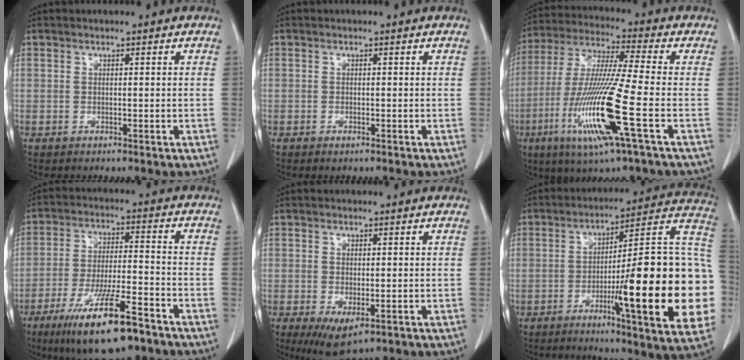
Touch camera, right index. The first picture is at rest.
{"total": 0.6, "force": [-0.4, 0.2, 0.4], "torque": [-0.007, -0.001, -0.001]}
{"total": 16.4, "force": [-5.4, -0.5, 15.5], "torque": [-0.323, -0.023, -0.107]}
{"total": 14.0, "force": [-8.9, 2.4, 10.6], "torque": [-0.199, -0.025, -0.151]}
{"total": 4.0, "force": [-1.7, 1.5, 3.2], "torque": [-0.052, -0.011, -0.015]}
{"total": 26.4, "force": [-5.0, 2.4, 25.9], "torque": [-0.270, 0.009, -0.075]}